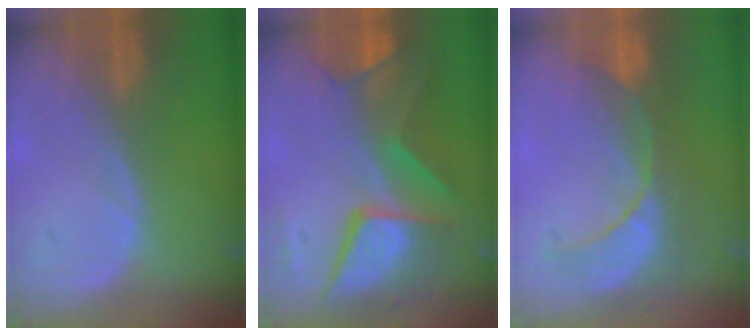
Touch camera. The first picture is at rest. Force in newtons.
{"total": 10.7, "press": 10.7, "slide": 1.0}
{"total": 8.1, "press": 8.1, "slide": 0.9}